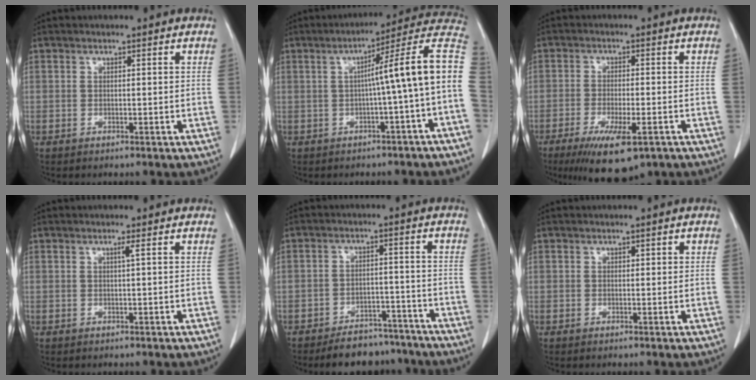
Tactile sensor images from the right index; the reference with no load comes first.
{"total": 12.8, "force": [-0.8, -1.4, 12.7], "torque": [-0.160, 0.036, -0.020]}
{"total": 9.8, "force": [-5.6, 2.4, 7.6], "torque": [-0.128, -0.022, -0.085]}
{"total": 0.7, "force": [0.2, -0.3, 0.6], "torque": [-0.015, -0.002, 0.007]}
{"total": 8.8, "force": [-7.8, 3.8, 1.6], "torque": [-0.003, 0.015, -0.111]}
{"total": 0.7, "force": [0.2, 0.4, 0.5], "torque": [-0.005, 0.006, 0.004]}